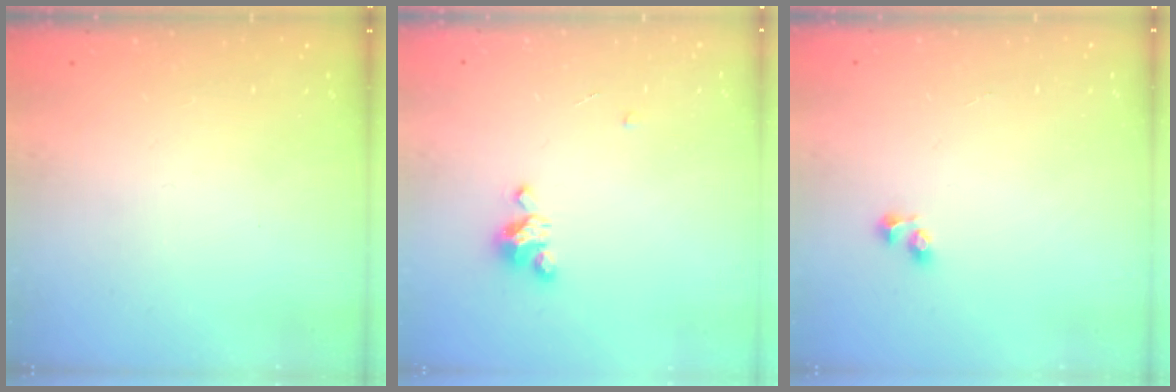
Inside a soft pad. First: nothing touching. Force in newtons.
{"total": 3.8, "press": 3.8, "slide": 0.4}
{"total": 3.0, "press": 2.7, "slide": 1.3}